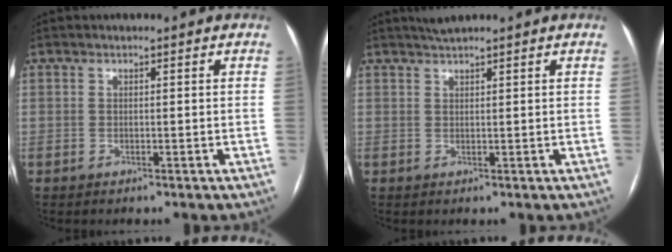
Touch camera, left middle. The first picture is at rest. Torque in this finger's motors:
{"motor_torque": [0.00, 0.00, -0.05, -0.01]}